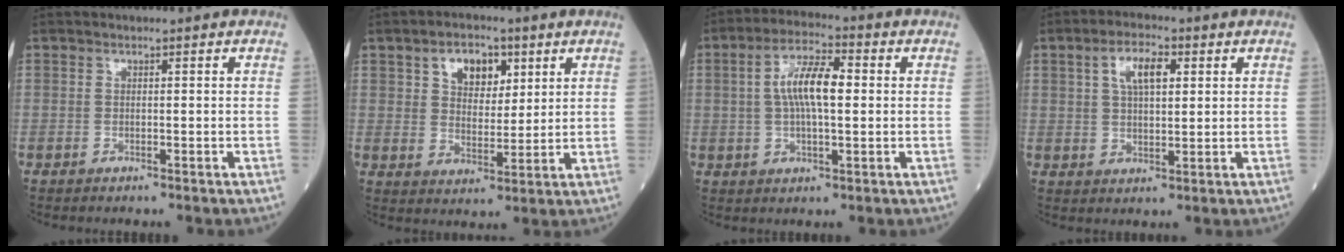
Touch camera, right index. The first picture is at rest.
{"total": 6.9, "force": [3.3, 4.2, 4.4], "torque": [-0.071, 0.011, 0.058]}
{"total": 8.5, "force": [1.1, 2.5, 8.0], "torque": [-0.155, 0.018, 0.016]}
{"total": 6.3, "force": [2.3, 2.4, 5.3], "torque": [-0.099, 0.012, 0.044]}